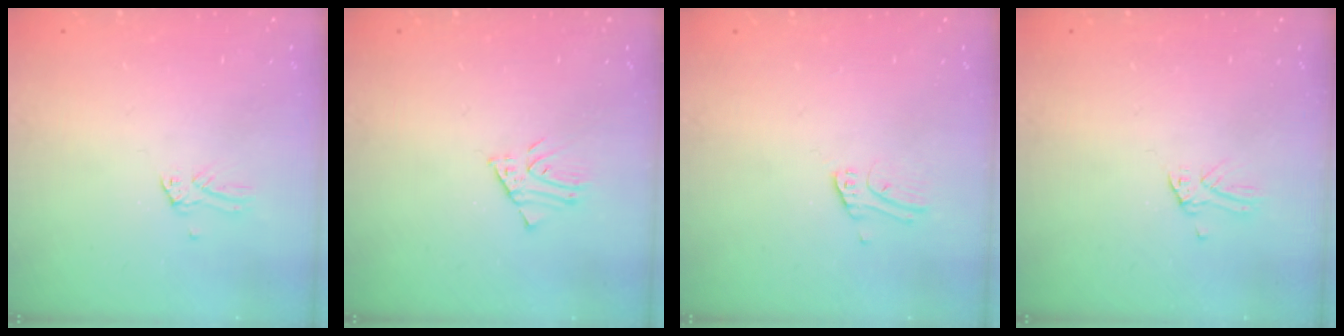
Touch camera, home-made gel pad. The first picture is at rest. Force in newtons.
{"total": 1.9, "press": 1.9, "slide": 0.1}
{"total": 3.4, "press": 3.4, "slide": 0.4}
{"total": 0.0}